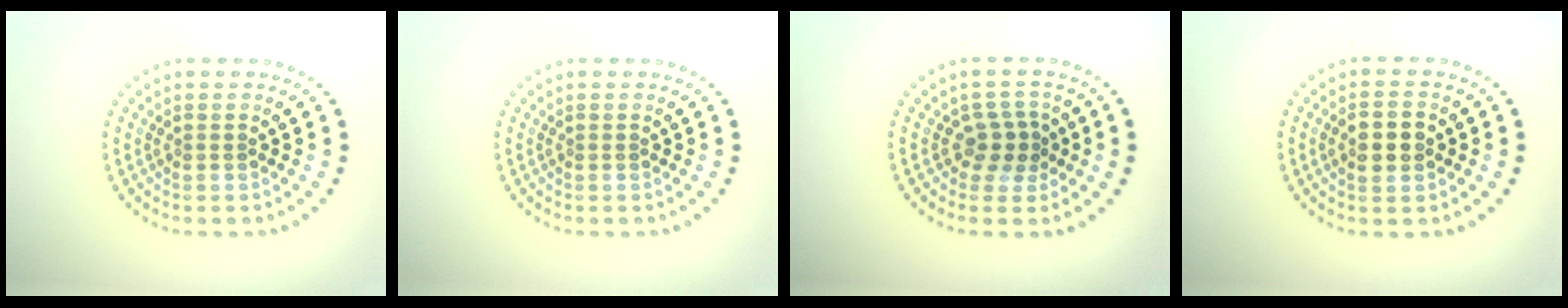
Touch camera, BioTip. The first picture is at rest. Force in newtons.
{"total": 0.0}
{"total": 2.2, "press": 1.9, "slide": 1.2}
{"total": 2.8, "press": 2.8, "slide": 0.1}